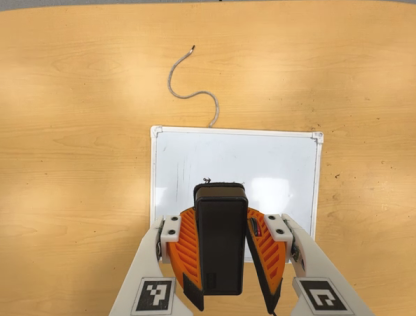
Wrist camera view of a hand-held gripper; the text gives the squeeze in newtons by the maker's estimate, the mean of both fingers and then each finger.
{"total": 7.9, "left": 7.4, "right": 8.4}